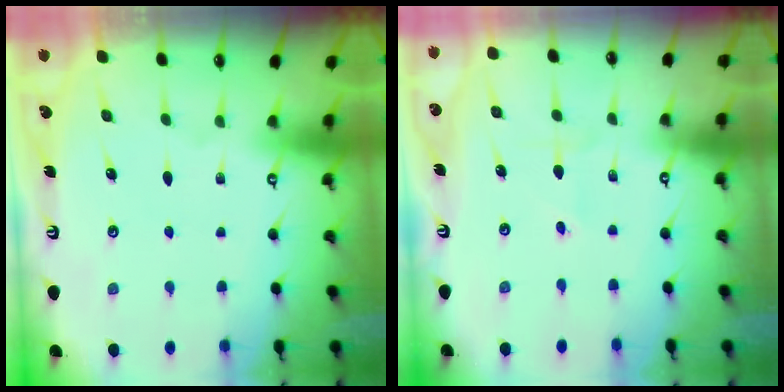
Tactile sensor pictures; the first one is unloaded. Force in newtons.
{"total": 2.2, "press": 2.2, "slide": 0.3}